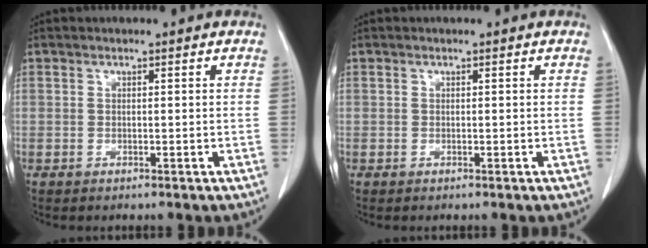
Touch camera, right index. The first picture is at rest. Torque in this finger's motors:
{"motor_torque": [0.00, 0.00, 0.00, -0.01]}